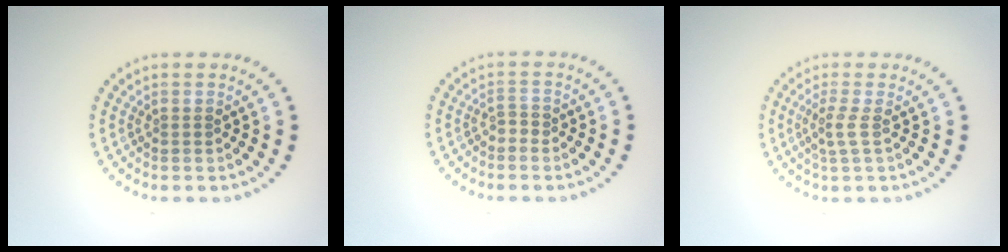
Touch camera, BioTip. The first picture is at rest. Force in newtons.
{"total": 0.9, "press": 0.8, "slide": 0.4}
{"total": 1.6, "press": 1.3, "slide": 1.1}